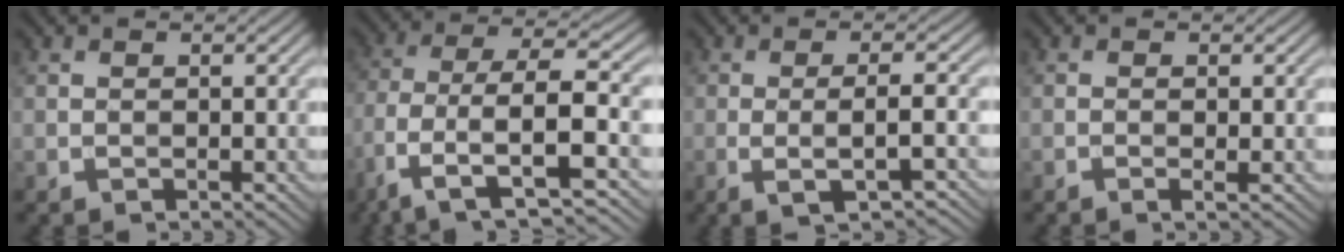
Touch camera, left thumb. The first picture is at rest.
{"total": 10.3, "force": [-3.3, 4.1, 8.8], "torque": [-0.177, -0.004, -0.069]}
{"total": 4.8, "force": [-1.1, 0.9, 4.6], "torque": [-0.078, 0.006, -0.023]}
{"total": 1.0, "force": [-0.3, 0.1, 0.9], "torque": [-0.018, -0.002, -0.008]}